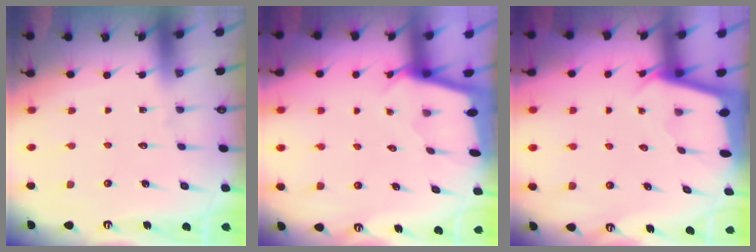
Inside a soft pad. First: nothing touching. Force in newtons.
{"total": 1.7, "press": 1.7, "slide": 0.0}
{"total": 2.0, "press": 2.0, "slide": 0.2}